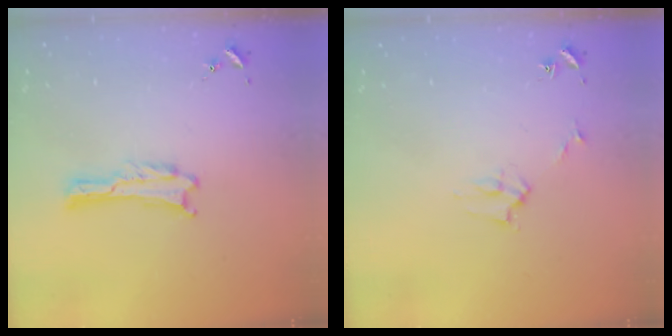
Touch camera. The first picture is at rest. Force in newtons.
{"total": 2.7, "press": 2.7, "slide": 0.3}